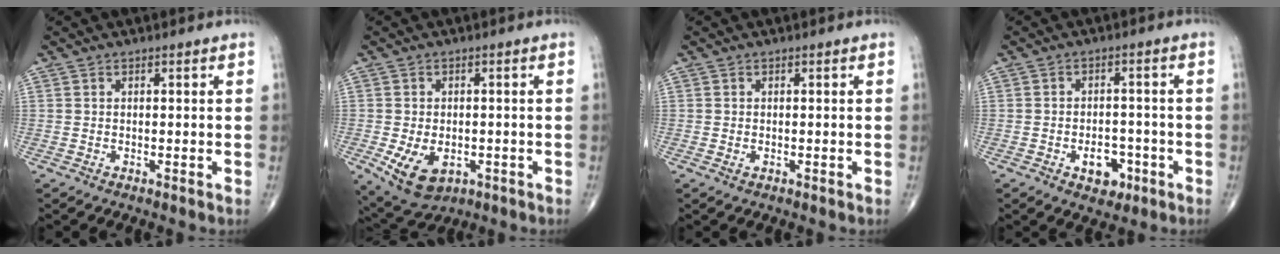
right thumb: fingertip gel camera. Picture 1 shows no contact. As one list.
[{"total": 8.8, "force": [-2.8, 5.7, 6.1], "torque": [-0.101, 0.000, -0.032]}, {"total": 0.7, "force": [-0.1, 0.4, 0.5], "torque": [-0.011, 0.002, 0.000]}, {"total": 5.7, "force": [-2.5, 3.8, 3.5], "torque": [-0.027, 0.017, -0.031]}]